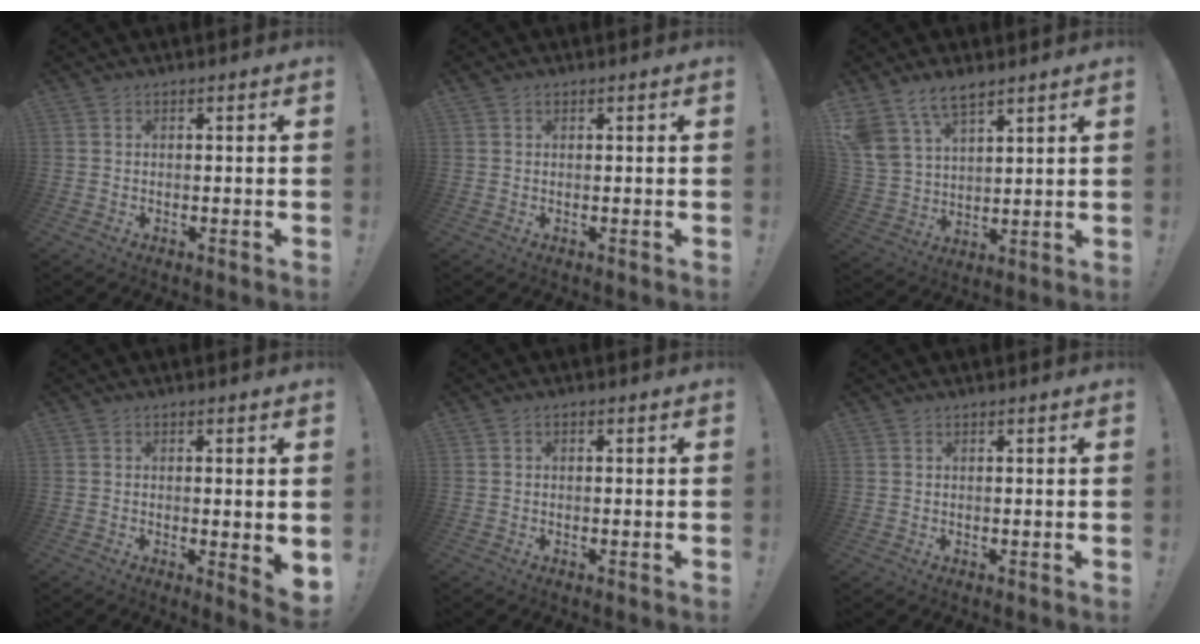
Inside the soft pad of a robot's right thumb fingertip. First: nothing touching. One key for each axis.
{"total": 0.7, "fx": 0.3, "fy": 0.6, "fz": 0.0, "tx": -0.002, "ty": 0.001, "tz": 0.007}
{"total": 10.7, "fx": 7.9, "fy": 5.5, "fz": 4.8, "tx": -0.094, "ty": -0.044, "tz": 0.157}
{"total": 3.9, "fx": 1.1, "fy": 0.7, "fz": 3.7, "tx": -0.039, "ty": -0.016, "tz": 0.022}
{"total": 0.9, "fx": 0.1, "fy": 0.7, "fz": 0.5, "tx": -0.001, "ty": 0.000, "tz": -0.001}
{"total": 1.6, "fx": 0.9, "fy": 1.3, "fz": 0.0, "tx": 0.007, "ty": -0.009, "tz": 0.015}